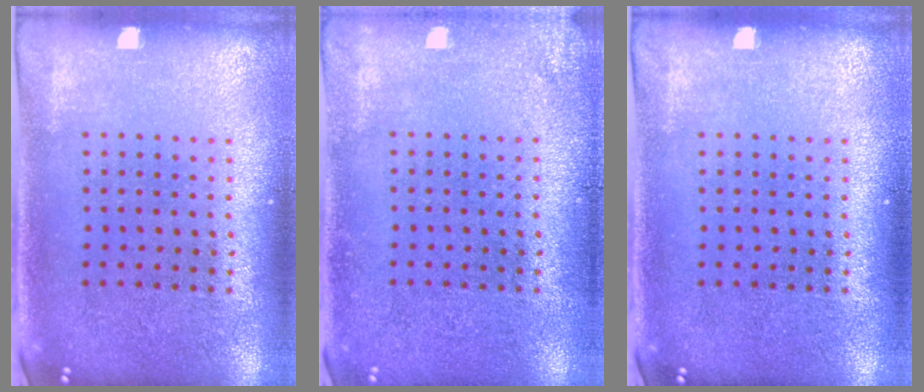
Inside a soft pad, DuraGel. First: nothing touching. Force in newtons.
{"total": 1.3, "press": 1.3, "slide": 0.1}
{"total": 0.0}